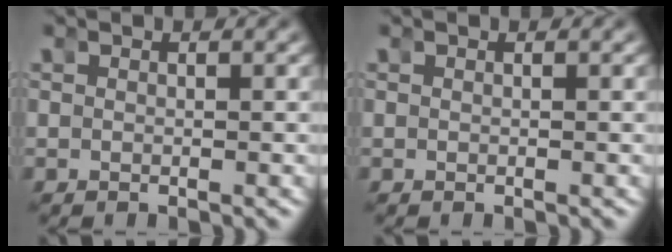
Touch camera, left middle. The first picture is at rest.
{"total": 0.0}